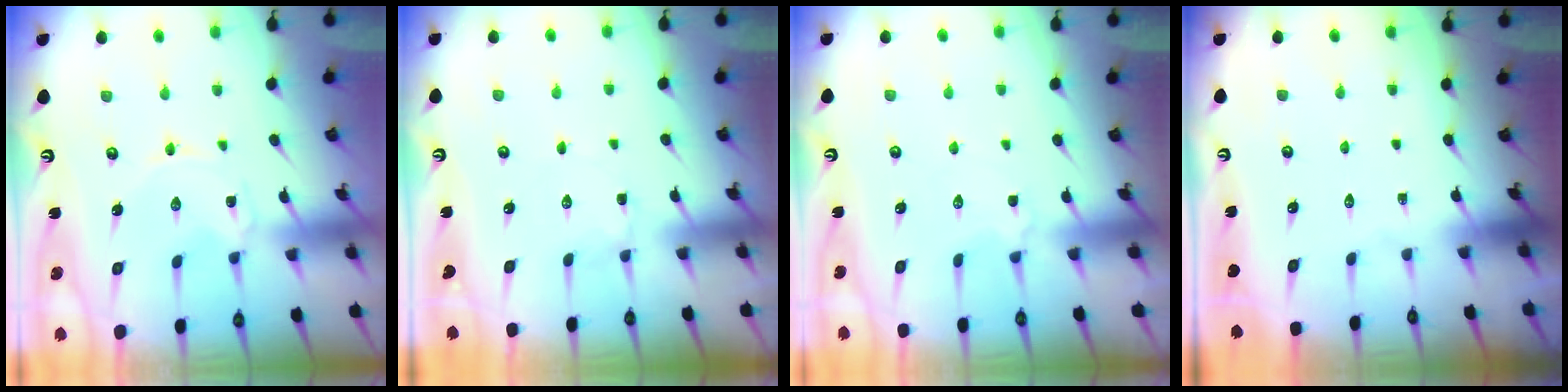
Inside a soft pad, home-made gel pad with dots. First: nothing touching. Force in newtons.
{"total": 2.2, "press": 2.2, "slide": 0.6}
{"total": 3.3, "press": 3.2, "slide": 0.7}
{"total": 0.0}